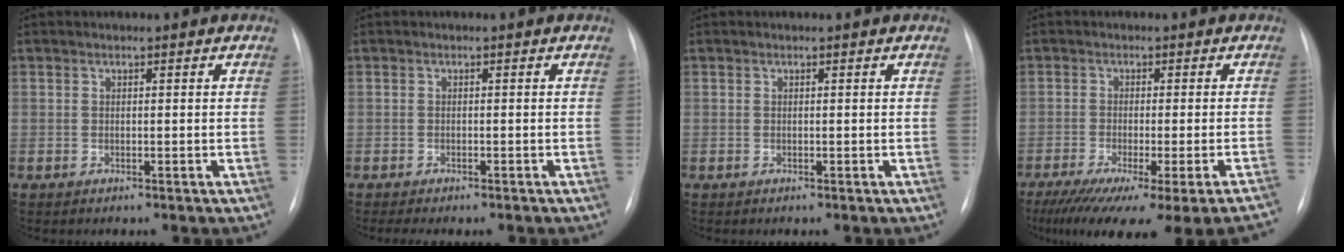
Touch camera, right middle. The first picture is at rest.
{"total": 4.1, "force": [-3.4, 0.9, 2.0], "torque": [-0.024, -0.006, -0.039]}
{"total": 0.0}
{"total": 21.9, "force": [-18.5, 0.0, 11.8], "torque": [-0.124, -0.063, -0.247]}